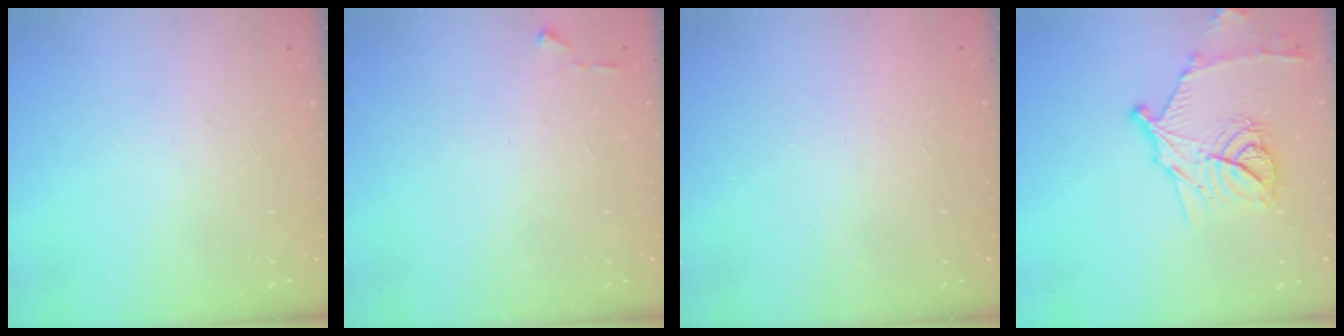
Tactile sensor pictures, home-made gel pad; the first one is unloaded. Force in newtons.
{"total": 3.9, "press": 3.9, "slide": 0.5}
{"total": 1.7, "press": 1.6, "slide": 0.1}
{"total": 16.4, "press": 16.3, "slide": 1.0}